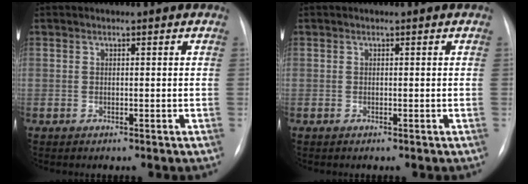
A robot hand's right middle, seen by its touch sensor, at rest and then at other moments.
{"total": 0.0}